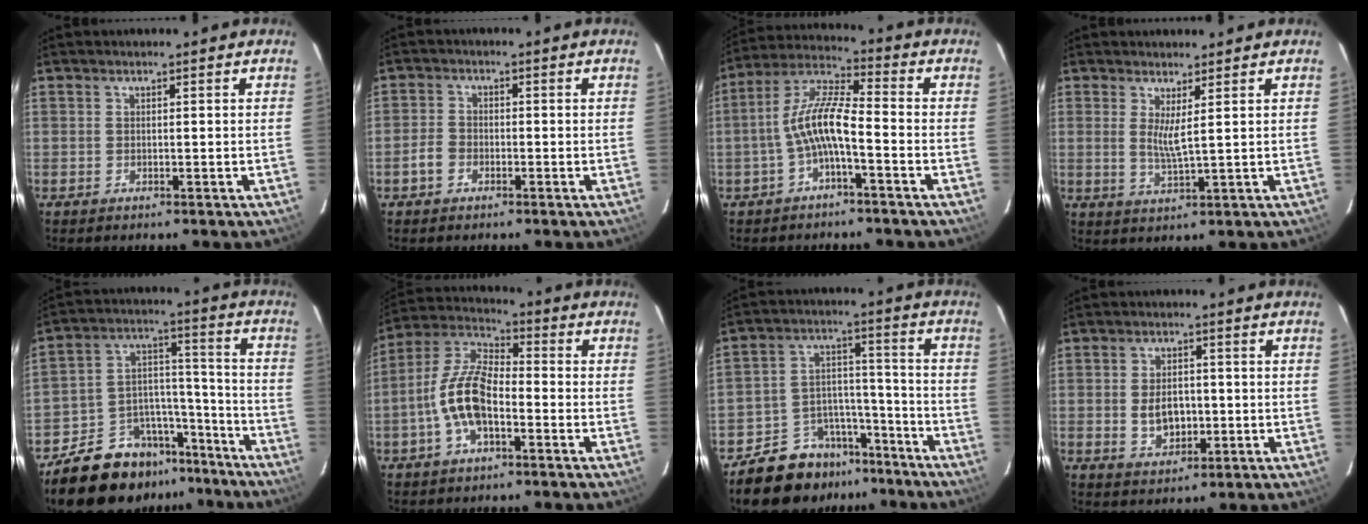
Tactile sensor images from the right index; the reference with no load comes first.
{"total": 3.2, "force": [-1.8, 2.4, 1.2], "torque": [-0.029, 0.007, -0.034]}
{"total": 8.8, "force": [-3.0, 1.8, 8.1], "torque": [-0.181, 0.017, -0.058]}
{"total": 3.5, "force": [1.4, -0.1, 3.3], "torque": [-0.062, -0.014, 0.022]}
{"total": 17.6, "force": [-13.8, 9.2, 5.8], "torque": [-0.121, 0.059, -0.202]}
{"total": 11.5, "force": [-3.5, 5.1, 9.7], "torque": [-0.209, 0.013, -0.070]}
{"total": 13.3, "force": [-10.4, 7.6, 3.2], "torque": [-0.069, 0.053, -0.149]}
{"total": 6.2, "force": [-0.7, 4.3, 4.5], "torque": [-0.084, -0.002, -0.003]}